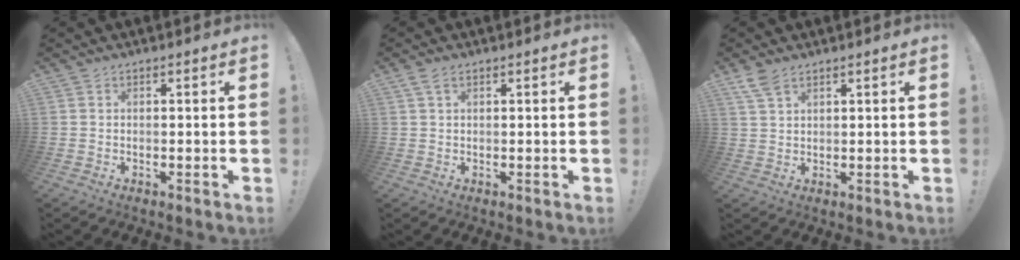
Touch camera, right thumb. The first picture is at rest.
{"total": 2.5, "force": [1.3, 1.2, 1.8], "torque": [-0.036, 0.003, 0.024]}
{"total": 4.6, "force": [3.2, 1.9, 2.6], "torque": [-0.055, -0.009, 0.063]}